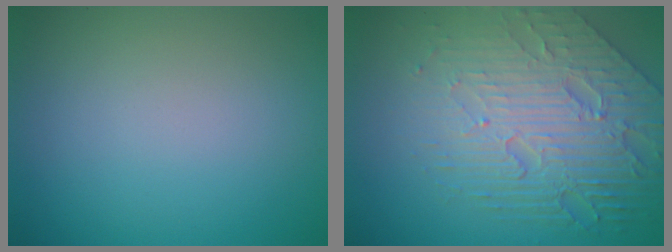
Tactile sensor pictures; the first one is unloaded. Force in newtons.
{"total": 8.4, "press": 5.6, "slide": 6.3}